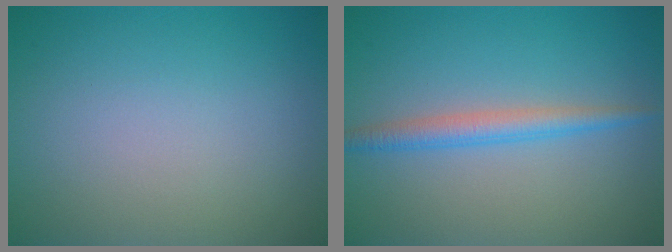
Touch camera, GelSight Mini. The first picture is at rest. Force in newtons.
{"total": 2.5, "press": 2.5, "slide": 0.0}